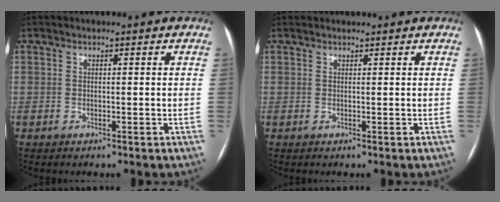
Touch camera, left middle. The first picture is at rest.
{"total": 1.2, "force": [1.2, 0.2, 0.1], "torque": [-0.006, 0.019, 0.021]}